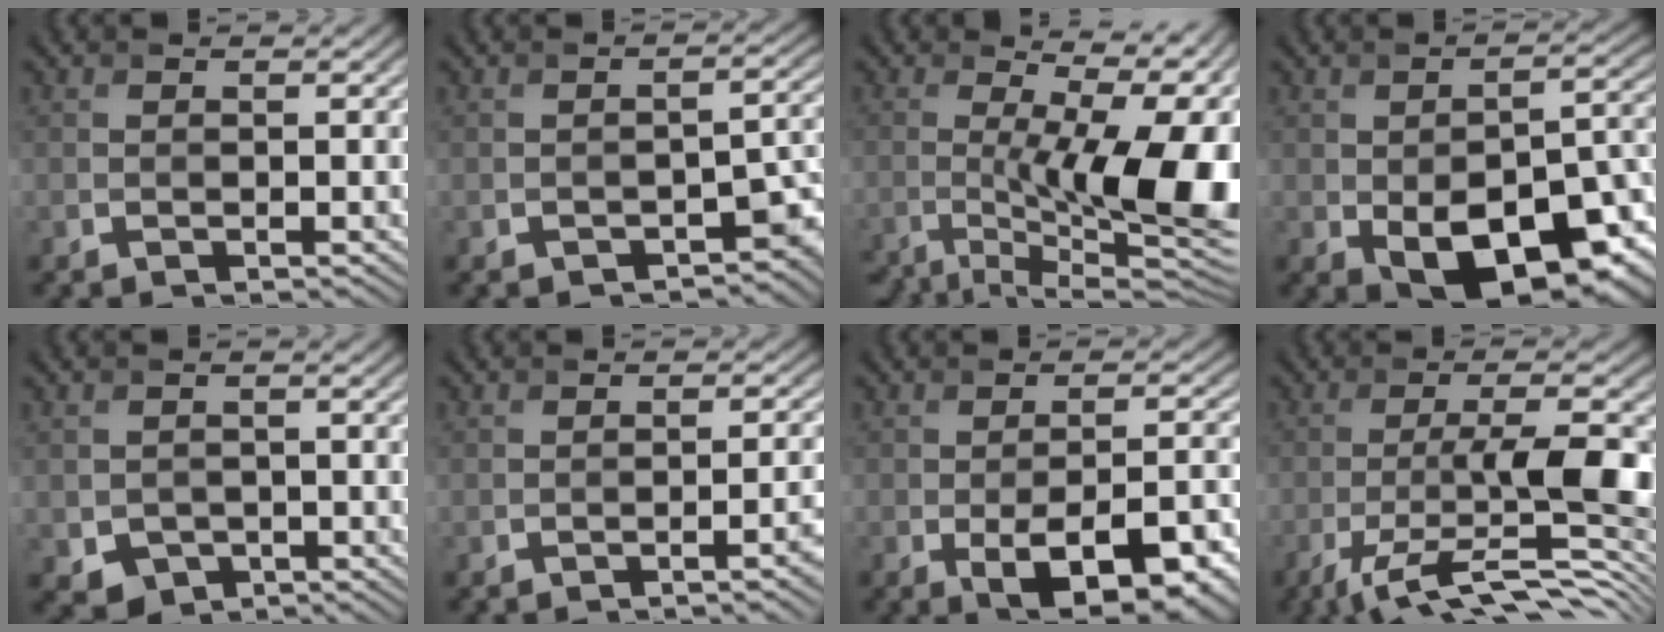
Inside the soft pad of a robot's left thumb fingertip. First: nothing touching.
{"total": 5.5, "force": [-3.3, 2.6, 3.5], "torque": [-0.036, -0.009, -0.043]}
{"total": 13.9, "force": [-1.8, 3.8, 13.2], "torque": [-0.185, 0.000, -0.024]}
{"total": 15.0, "force": [-6.1, 8.0, 11.1], "torque": [-0.153, -0.030, -0.089]}
{"total": 2.9, "force": [-1.1, 2.5, 0.9], "torque": [-0.029, -0.015, -0.019]}
{"total": 3.2, "force": [-1.3, 0.8, 2.9], "torque": [-0.031, 0.008, -0.024]}
{"total": 9.2, "force": [-3.6, 4.0, 7.5], "torque": [-0.123, -0.018, -0.042]}
{"total": 12.1, "force": [-4.0, 3.1, 10.9], "torque": [-0.185, -0.006, -0.065]}